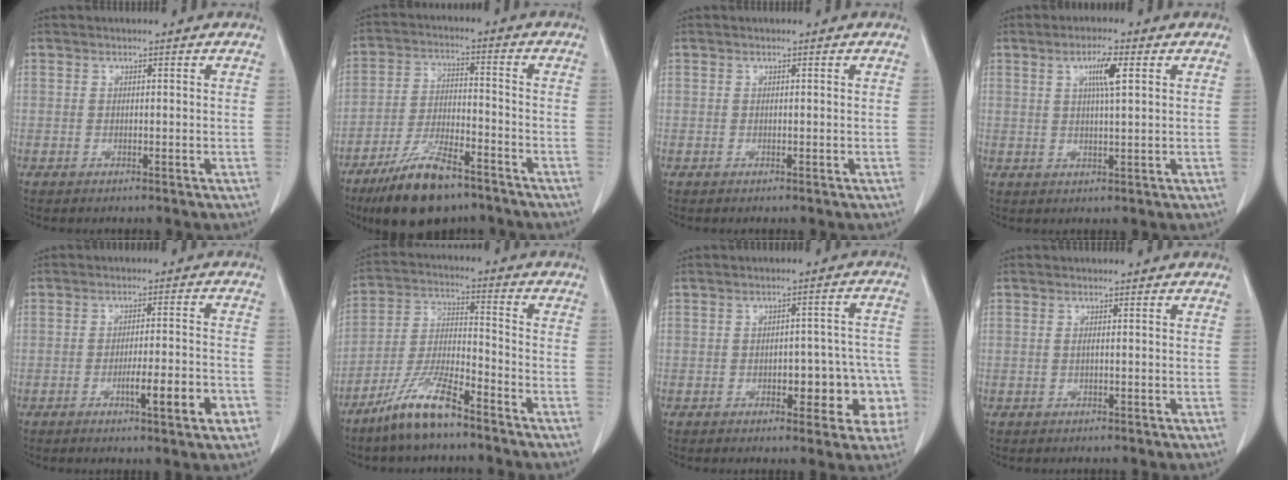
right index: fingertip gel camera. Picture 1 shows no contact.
{"total": 12.5, "force": [-8.9, 3.5, 8.0], "torque": [-0.153, -0.017, -0.159]}
{"total": 0.0}
{"total": 4.6, "force": [1.7, 0.3, 4.3], "torque": [-0.076, 0.000, 0.029]}
{"total": 7.5, "force": [-3.2, 0.4, 6.8], "torque": [-0.099, -0.003, -0.045]}
{"total": 10.5, "force": [-7.7, 1.6, 7.0], "torque": [-0.149, -0.016, -0.152]}
{"total": 9.0, "force": [-2.7, 4.1, 7.5], "torque": [-0.066, 0.036, -0.029]}
{"total": 0.7, "force": [0.0, 0.0, 0.7], "torque": [-0.014, 0.000, 0.000]}